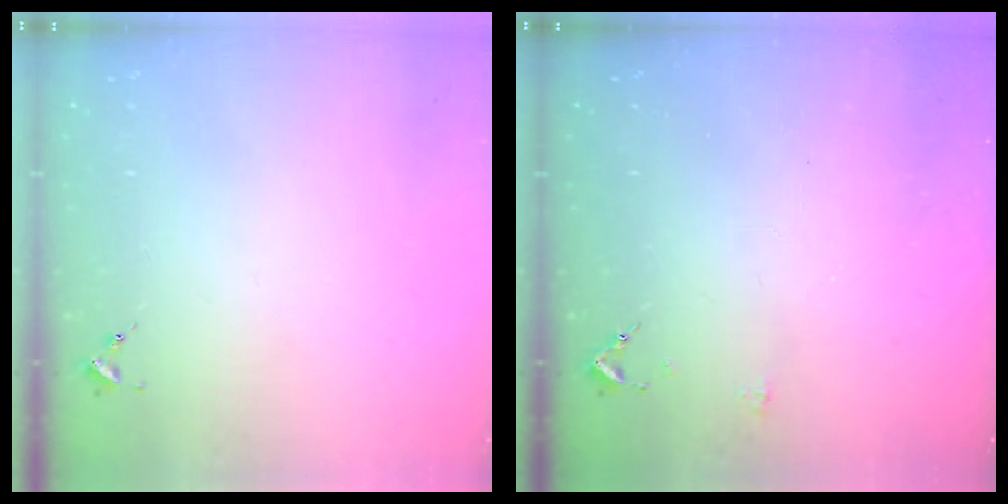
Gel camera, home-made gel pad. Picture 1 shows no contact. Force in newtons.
{"total": 4.8, "press": 4.7, "slide": 0.6}